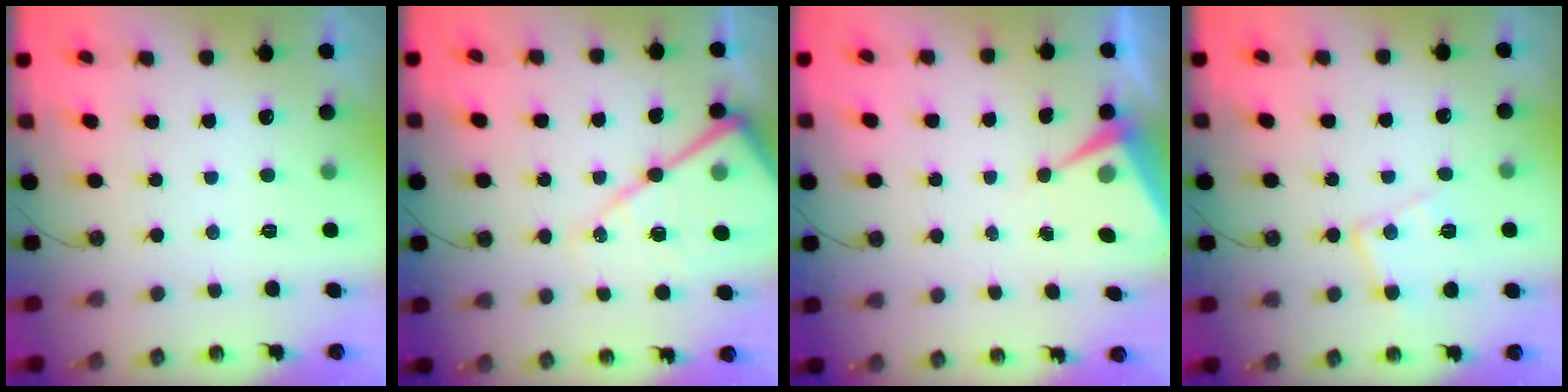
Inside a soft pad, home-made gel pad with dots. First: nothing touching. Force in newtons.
{"total": 18.2, "press": 18.1, "slide": 1.5}
{"total": 7.2, "press": 7.2, "slide": 0.4}
{"total": 11.6, "press": 11.6, "slide": 0.8}